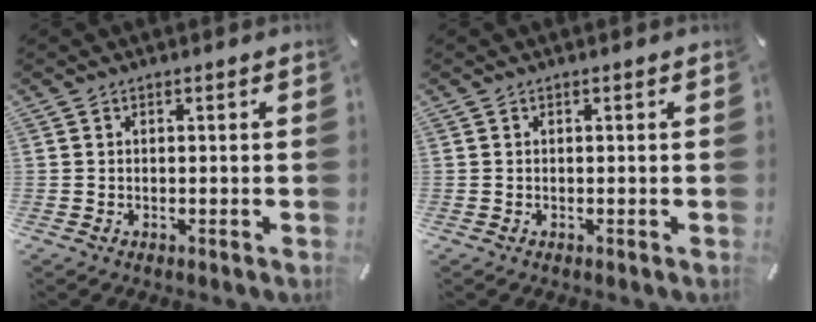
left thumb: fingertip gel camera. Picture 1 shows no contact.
{"total": 0.0}